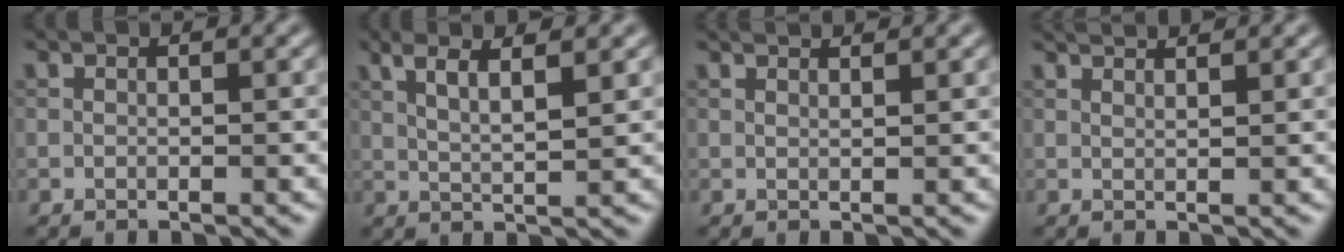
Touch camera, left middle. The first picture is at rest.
{"total": 4.0, "force": [2.1, 0.9, 3.3], "torque": [-0.043, 0.007, 0.026]}
{"total": 2.4, "force": [2.0, 0.7, 1.2], "torque": [-0.005, 0.007, 0.003]}
{"total": 3.2, "force": [2.6, 1.0, 1.7], "torque": [-0.007, 0.016, 0.008]}